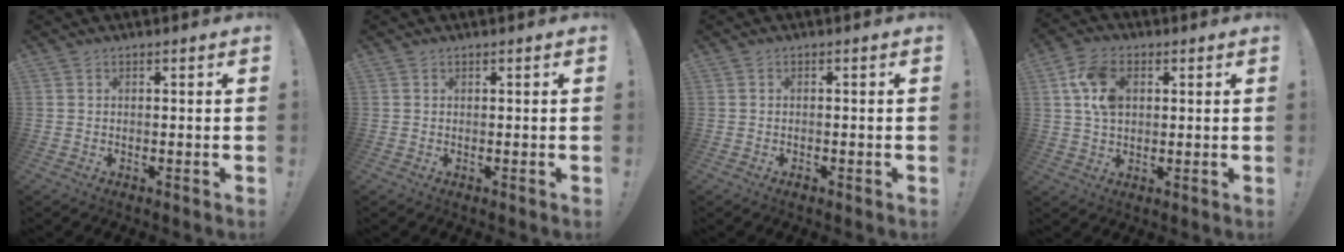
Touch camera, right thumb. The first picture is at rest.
{"total": 0.0}
{"total": 0.9, "force": [-0.7, 0.3, 0.5], "torque": [-0.009, 0.001, -0.013]}
{"total": 10.5, "force": [2.9, 7.2, 7.1], "torque": [-0.131, 0.010, 0.057]}